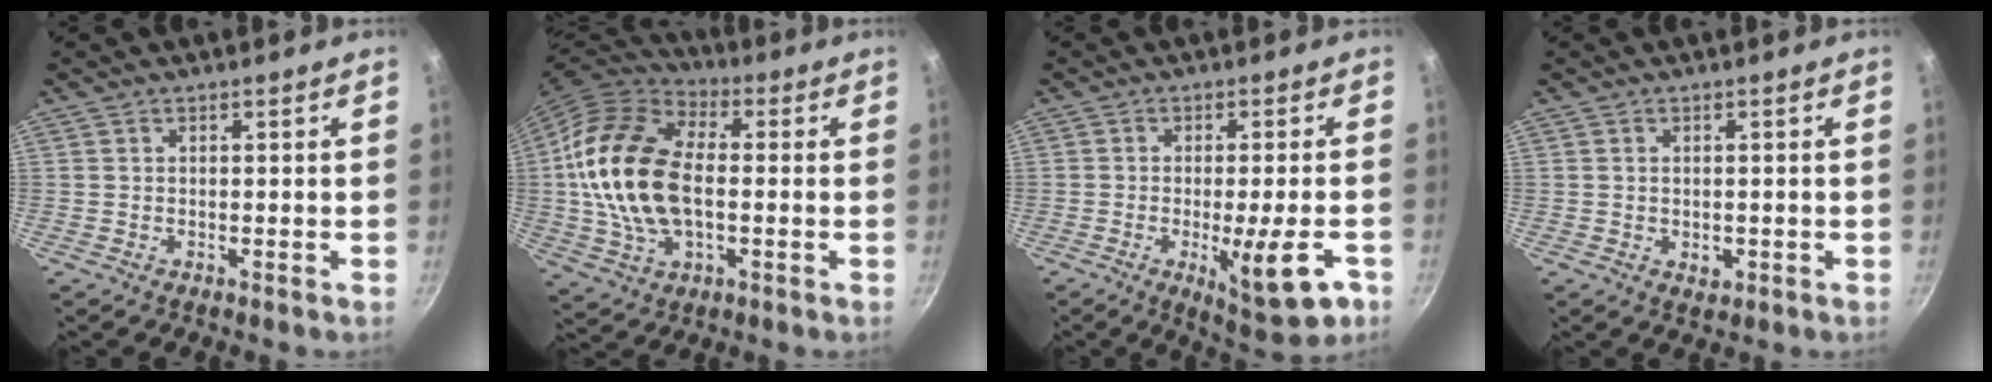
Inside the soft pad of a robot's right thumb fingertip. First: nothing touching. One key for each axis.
{"total": 20.7, "fx": -0.1, "fy": 12.7, "fz": 16.4, "tx": -0.302, "ty": 0.022, "tz": -0.011}
{"total": 11.7, "fx": -4.2, "fy": 2.8, "fz": 10.5, "tx": -0.132, "ty": 0.001, "tz": -0.053}
{"total": 2.3, "fx": -0.4, "fy": 1.6, "fz": 1.6, "tx": -0.022, "ty": -0.004, "tz": -0.005}